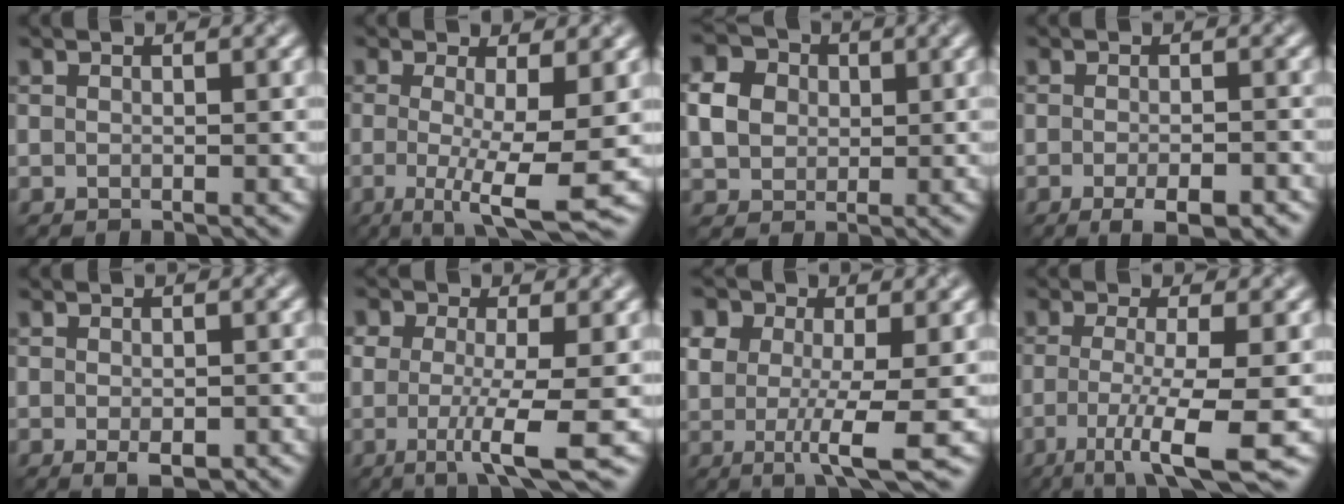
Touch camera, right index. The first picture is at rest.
{"total": 6.8, "force": [-1.3, 1.3, 6.5], "torque": [-0.102, -0.008, -0.015]}
{"total": 3.1, "force": [0.2, 2.9, 1.0], "torque": [-0.029, 0.015, 0.014]}
{"total": 3.6, "force": [-2.3, 0.6, 2.7], "torque": [-0.045, 0.001, -0.022]}
{"total": 1.3, "force": [-0.8, 0.1, 1.0], "torque": [-0.023, -0.001, 0.002]}
{"total": 4.4, "force": [-1.1, 0.9, 4.1], "torque": [-0.083, -0.009, -0.009]}
{"total": 5.0, "force": [0.0, 2.3, 4.5], "torque": [-0.096, 0.000, 0.008]}
{"total": 6.6, "force": [-2.6, 1.2, 6.0], "torque": [-0.107, -0.008, -0.043]}